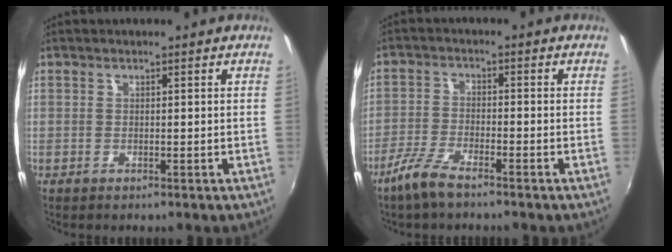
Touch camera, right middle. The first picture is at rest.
{"total": 5.9, "force": [-4.5, 1.1, 3.6], "torque": [-0.089, -0.007, -0.091]}